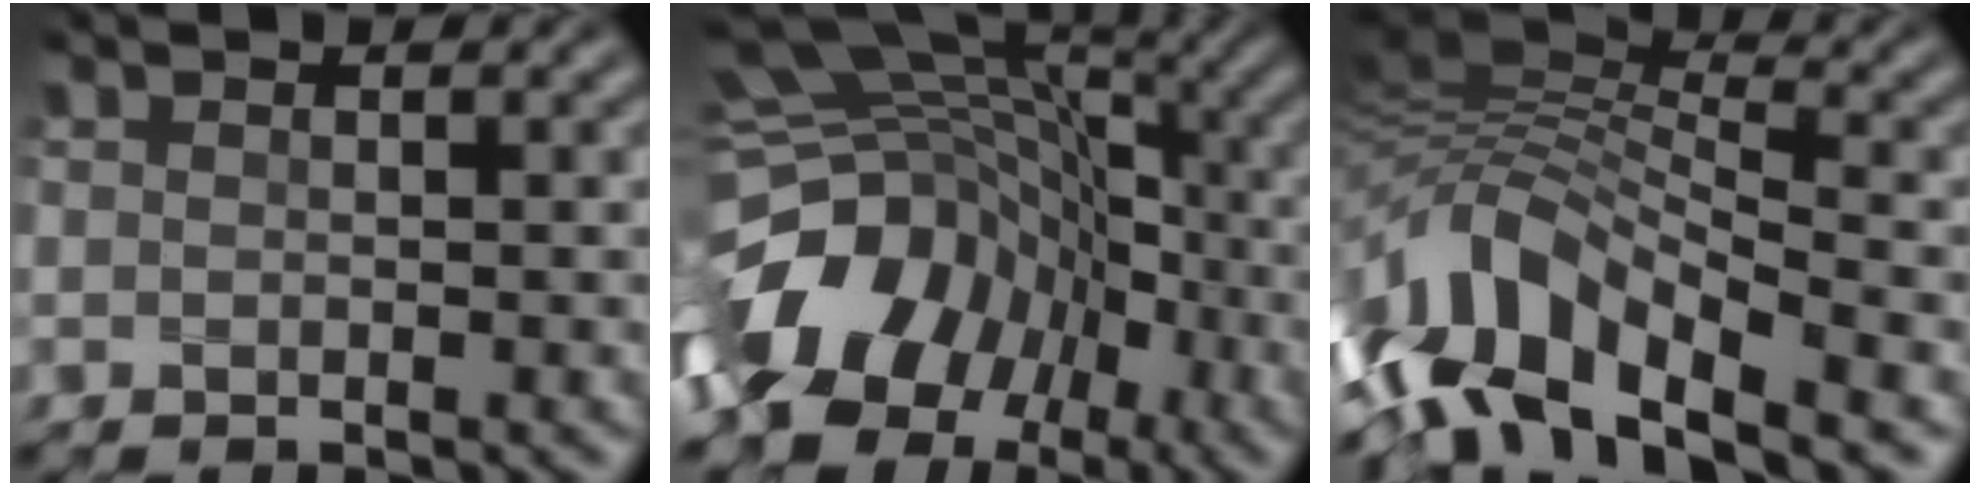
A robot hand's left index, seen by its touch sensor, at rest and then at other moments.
{"total": 13.2, "force": [-5.9, 9.6, 6.9], "torque": [-0.152, 0.009, -0.103]}
{"total": 10.8, "force": [-5.6, 4.8, 7.9], "torque": [-0.157, 0.020, -0.107]}